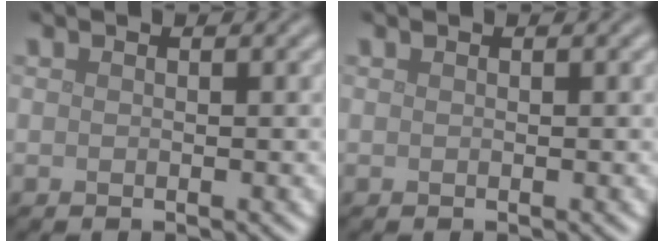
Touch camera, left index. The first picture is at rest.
{"total": 0.0}